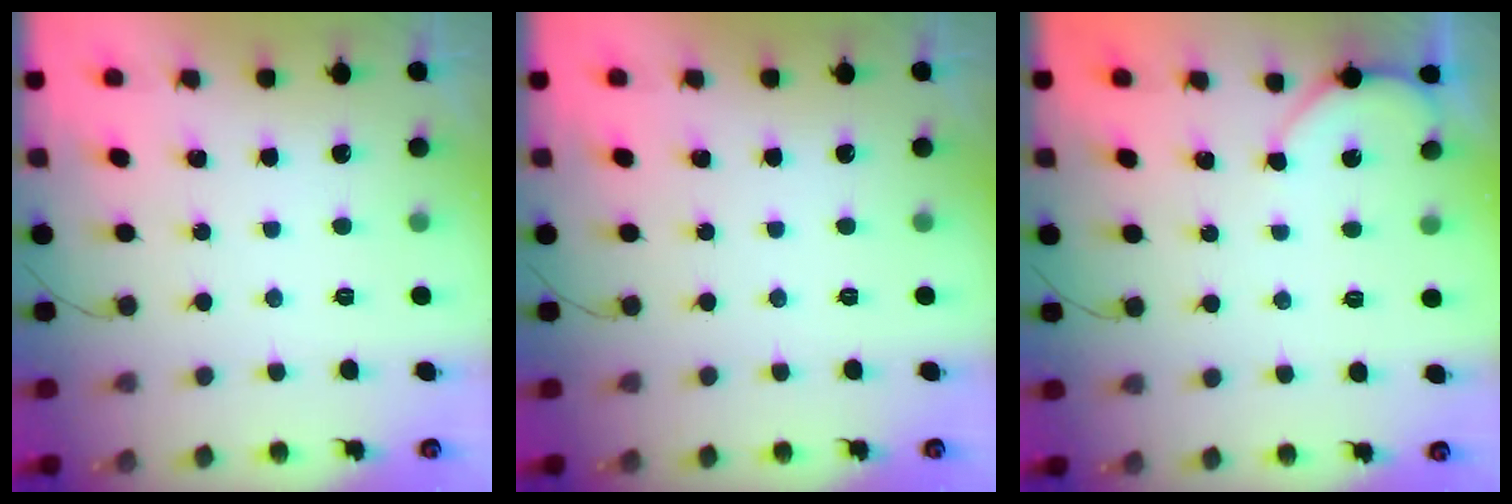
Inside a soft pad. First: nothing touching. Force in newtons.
{"total": 0.0}
{"total": 2.3, "press": 2.2, "slide": 0.4}